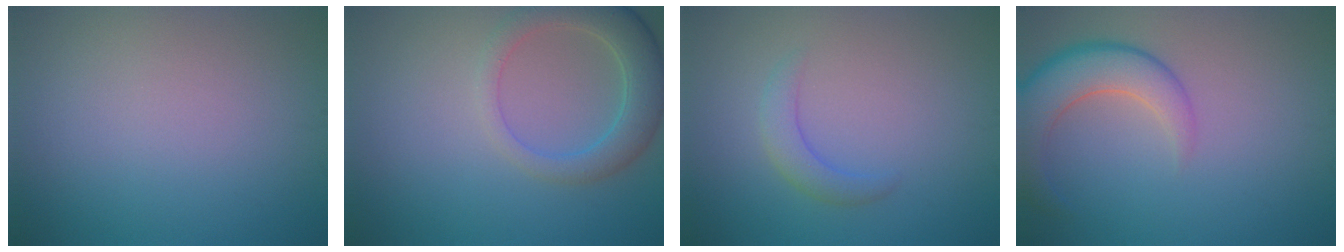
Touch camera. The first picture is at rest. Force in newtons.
{"total": 4.5, "press": 4.4, "slide": 0.5}
{"total": 2.1, "press": 2.1, "slide": 0.2}
{"total": 5.2, "press": 5.2, "slide": 0.3}